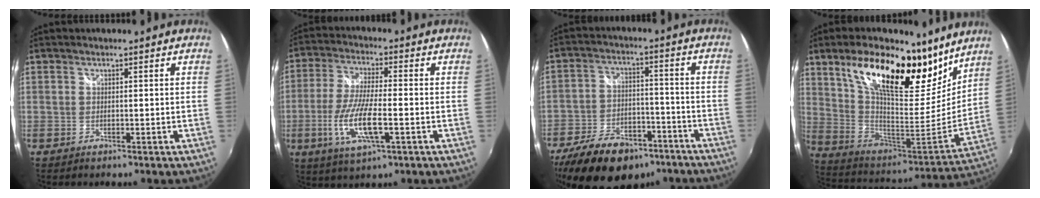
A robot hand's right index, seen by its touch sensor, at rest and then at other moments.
{"total": 11.7, "force": [-3.4, 3.1, 10.8], "torque": [-0.223, -0.013, -0.065]}
{"total": 19.9, "force": [-13.4, 10.8, 9.9], "torque": [-0.214, -0.001, -0.199]}
{"total": 25.7, "force": [16.2, 10.7, 16.8], "torque": [-0.303, 0.012, 0.291]}